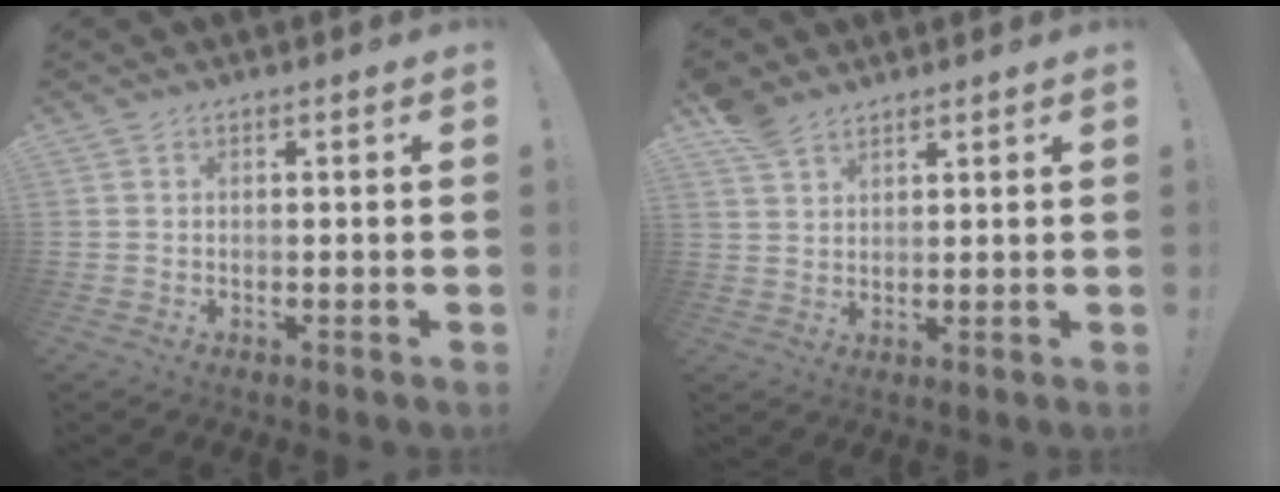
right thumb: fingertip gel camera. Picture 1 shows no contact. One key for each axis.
{"total": 5.4, "fx": 4.2, "fy": 2.9, "fz": 1.8, "tx": -0.030, "ty": -0.018, "tz": 0.081}